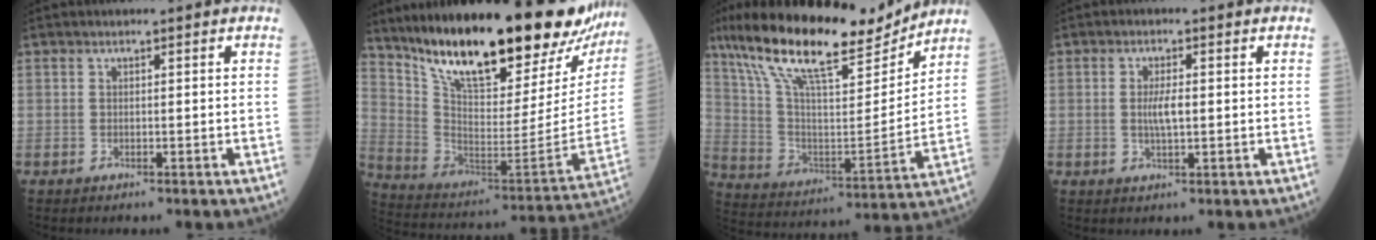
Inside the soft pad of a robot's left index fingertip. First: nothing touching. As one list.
[{"total": 30.6, "force": [23.7, 7.8, 17.6], "torque": [-0.294, -0.049, 0.346]}, {"total": 20.6, "force": [16.5, 4.0, 11.7], "torque": [-0.214, 0.005, 0.289]}, {"total": 3.1, "force": [-0.1, 0.7, 3.1], "torque": [-0.062, -0.004, -0.003]}]